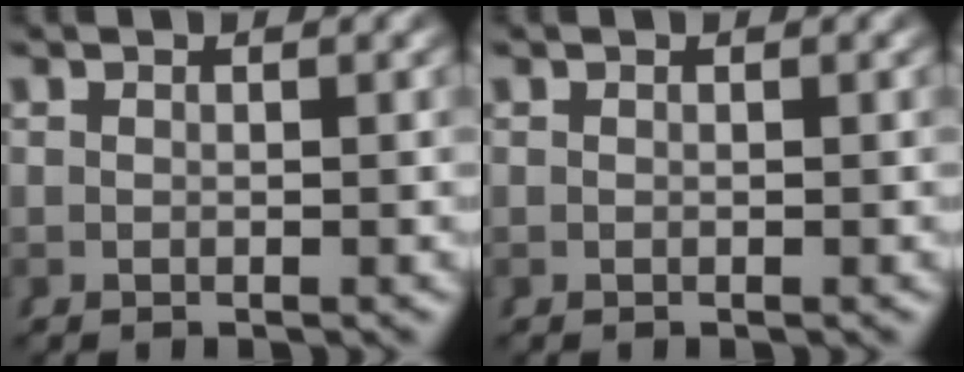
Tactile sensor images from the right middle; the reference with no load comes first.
{"total": 0.0}